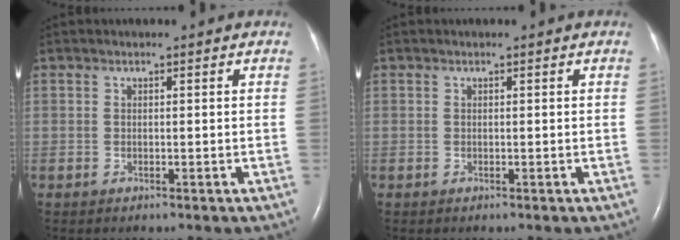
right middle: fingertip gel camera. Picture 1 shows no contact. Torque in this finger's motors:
{"motor_torque": [0.00, 0.01, 0.00, 0.00]}